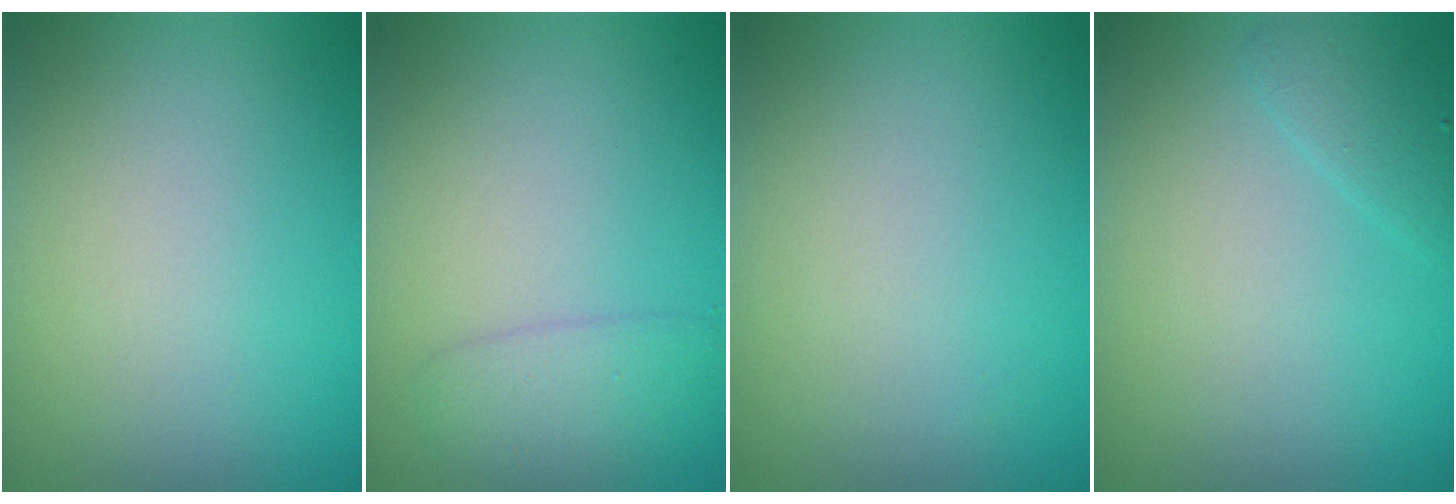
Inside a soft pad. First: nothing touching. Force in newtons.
{"total": 2.3, "press": 2.3, "slide": 0.1}
{"total": 0.0}
{"total": 1.4, "press": 1.4, "slide": 0.1}